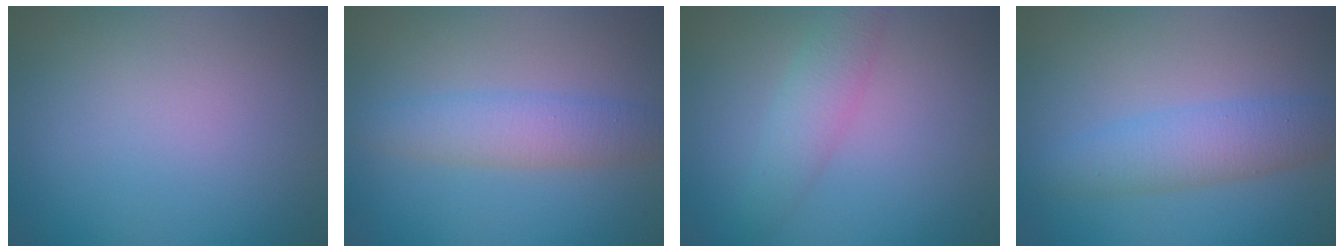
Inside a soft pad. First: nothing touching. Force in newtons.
{"total": 3.3, "press": 3.3, "slide": 0.0}
{"total": 2.9, "press": 2.9, "slide": 0.0}
{"total": 3.7, "press": 3.7, "slide": 0.0}